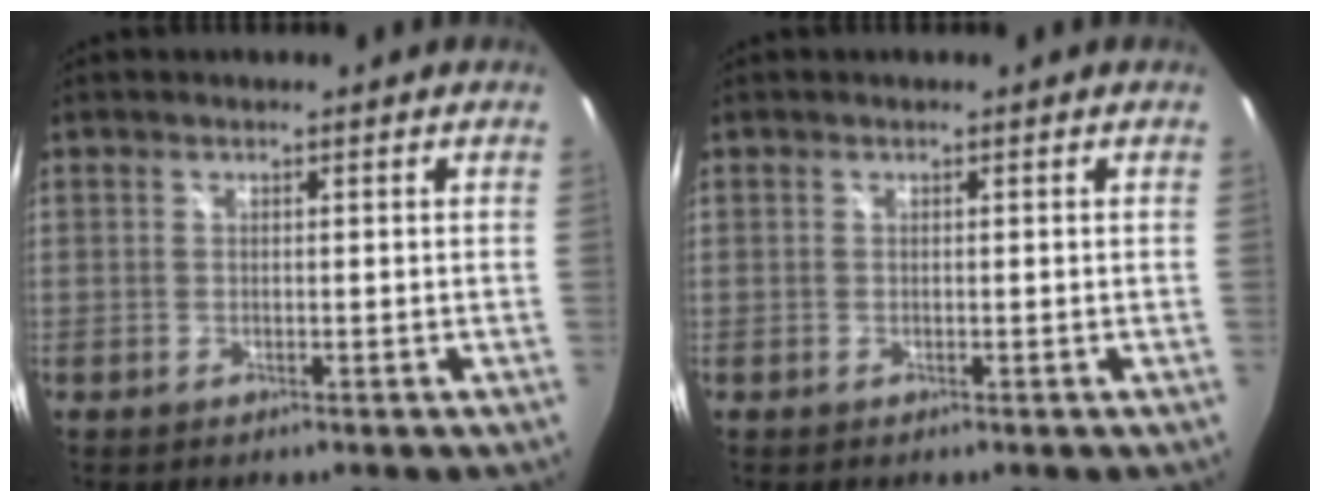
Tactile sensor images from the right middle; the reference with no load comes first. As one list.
[{"total": 0.0}]